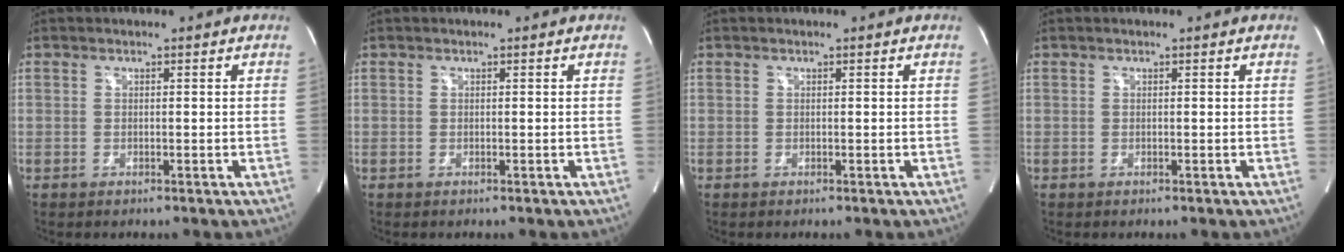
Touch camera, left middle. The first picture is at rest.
{"total": 0.0}
{"total": 0.0}
{"total": 0.0}